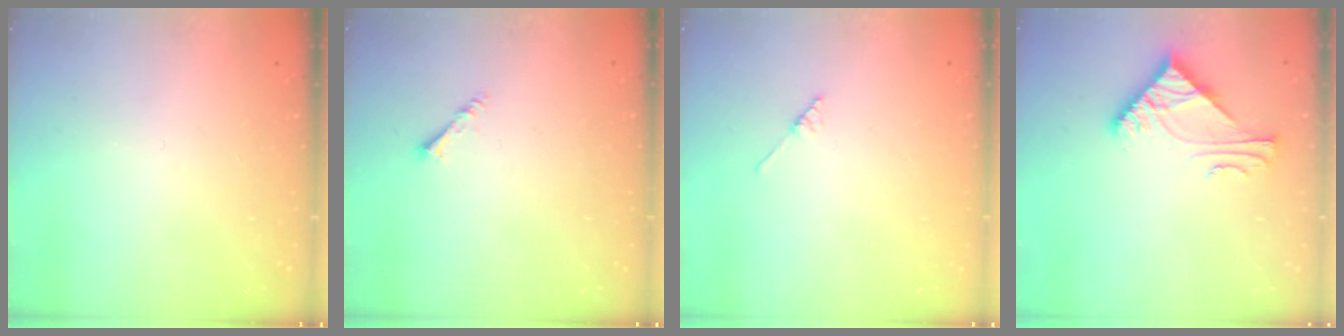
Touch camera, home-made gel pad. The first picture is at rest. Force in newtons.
{"total": 1.8, "press": 1.8, "slide": 0.1}
{"total": 2.1, "press": 2.1, "slide": 0.1}
{"total": 5.8, "press": 5.7, "slide": 0.6}